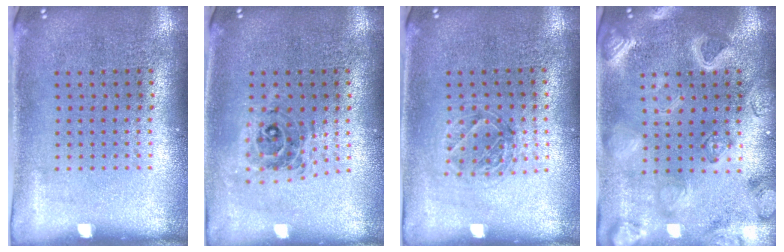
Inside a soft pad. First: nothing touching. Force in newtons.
{"total": 0.7, "press": 0.7, "slide": 0.1}
{"total": 1.2, "press": 1.1, "slide": 0.5}
{"total": 3.0, "press": 2.9, "slide": 0.8}